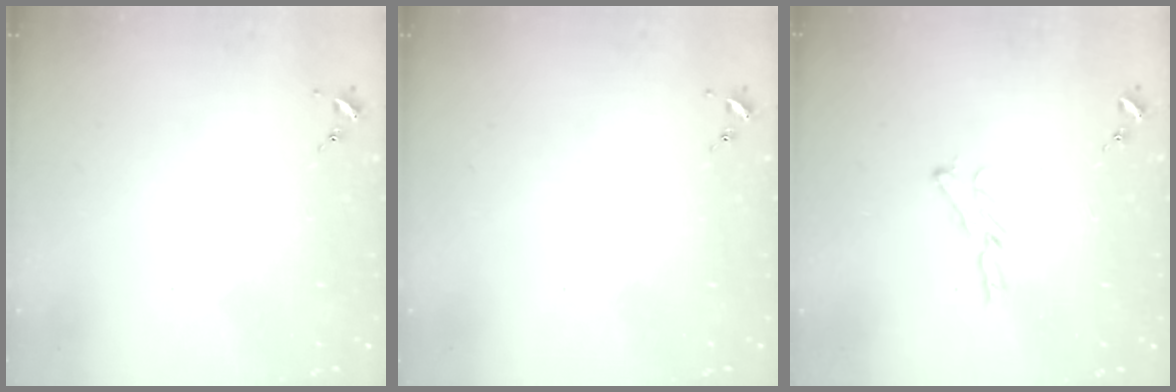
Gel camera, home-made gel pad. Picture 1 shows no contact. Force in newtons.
{"total": 0.0}
{"total": 5.4, "press": 5.4, "slide": 0.4}